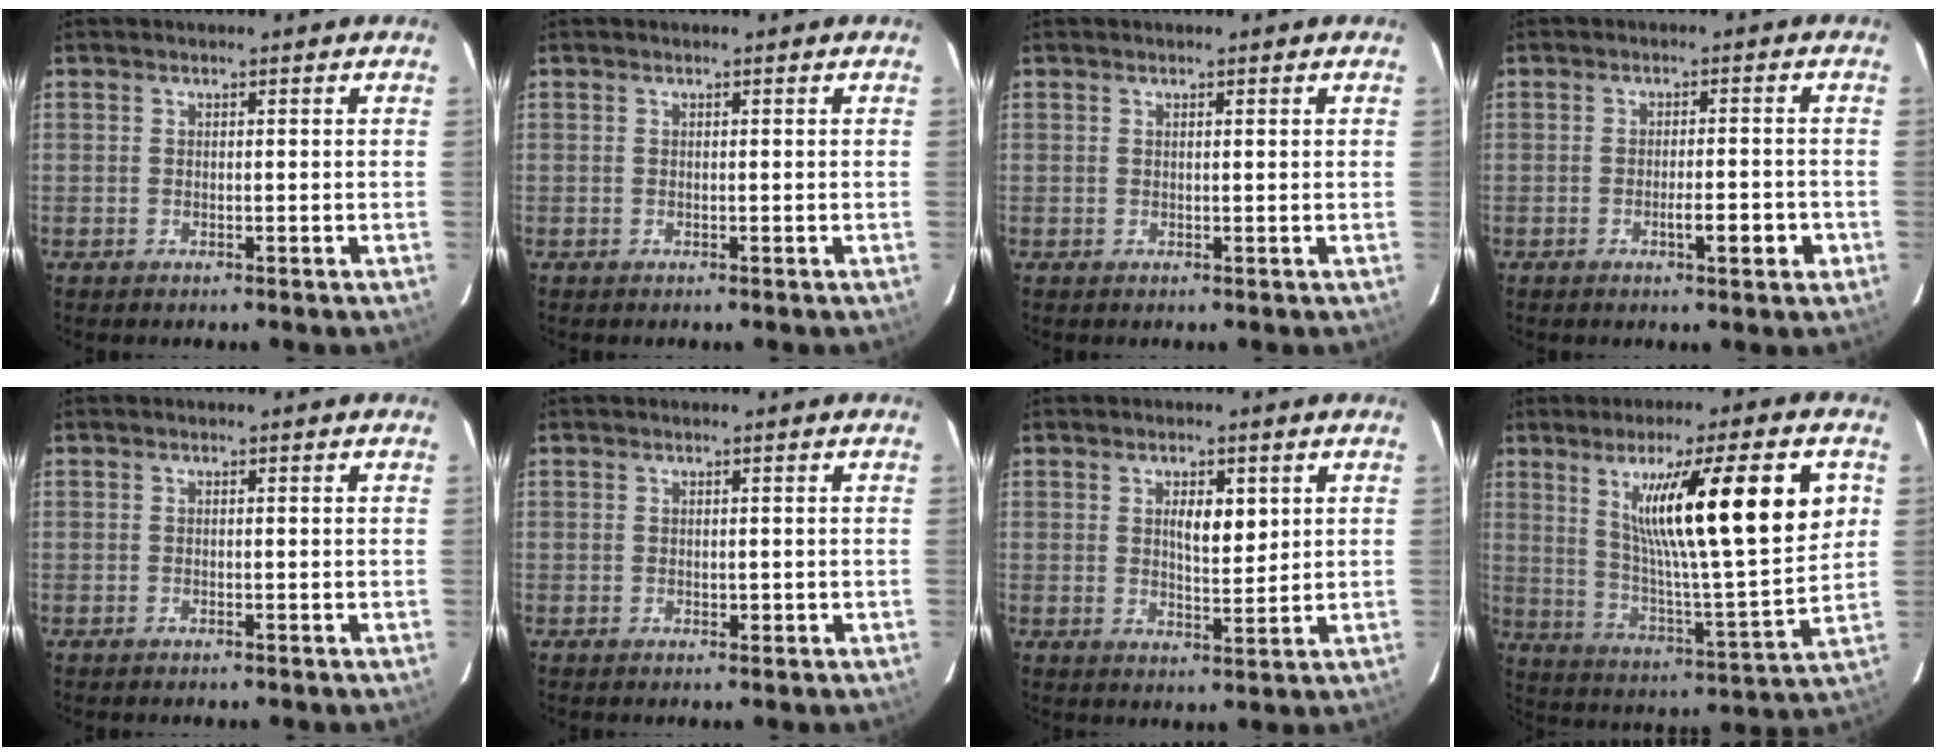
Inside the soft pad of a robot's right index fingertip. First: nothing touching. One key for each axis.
{"total": 0.0}
{"total": 0.6, "fx": 0.2, "fy": 0.2, "fz": 0.6, "tx": -0.017, "ty": 0.002, "tz": 0.003}
{"total": 4.5, "fx": -1.8, "fy": 1.0, "fz": 4.0, "tx": -0.062, "ty": 0.002, "tz": -0.023}
{"total": 0.5, "fx": -0.3, "fy": 0.2, "fz": 0.3, "tx": -0.012, "ty": -0.001, "tz": -0.005}
{"total": 1.0, "fx": -0.3, "fy": 0.6, "fz": 0.7, "tx": -0.015, "ty": -0.001, "tz": -0.002}
{"total": 5.3, "fx": 1.6, "fy": 2.0, "fz": 4.6, "tx": -0.076, "ty": 0.001, "tz": 0.028}
{"total": 21.7, "fx": 7.0, "fy": 2.0, "fz": 20.5, "tx": -0.319, "ty": -0.003, "tz": 0.109}